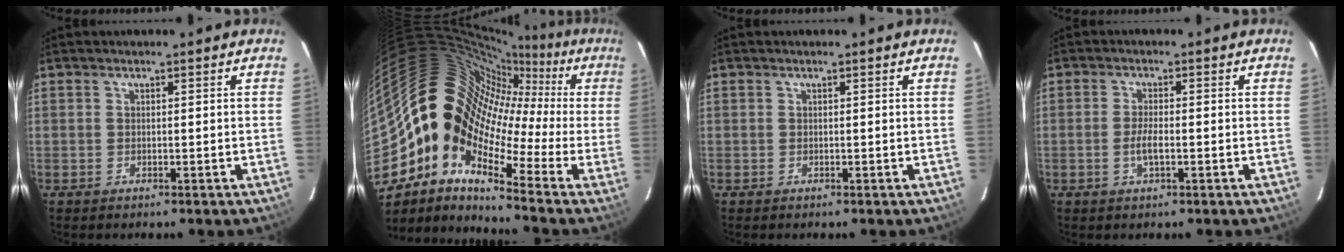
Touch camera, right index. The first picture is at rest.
{"total": 19.9, "force": [-1.8, 12.9, 15.0], "torque": [-0.250, 0.016, -0.063]}
{"total": 0.0}
{"total": 3.0, "force": [-1.0, 0.7, 2.7], "torque": [-0.057, -0.004, -0.018]}